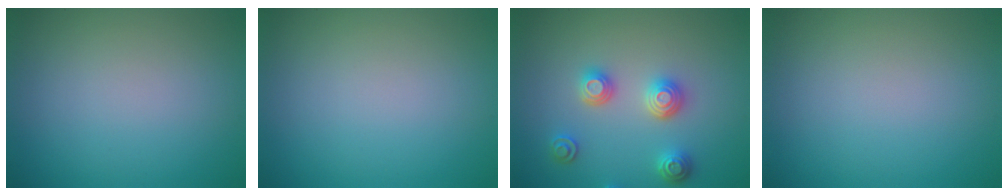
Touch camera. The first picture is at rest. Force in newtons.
{"total": 0.0}
{"total": 3.2, "press": 3.0, "slide": 1.0}
{"total": 0.0}